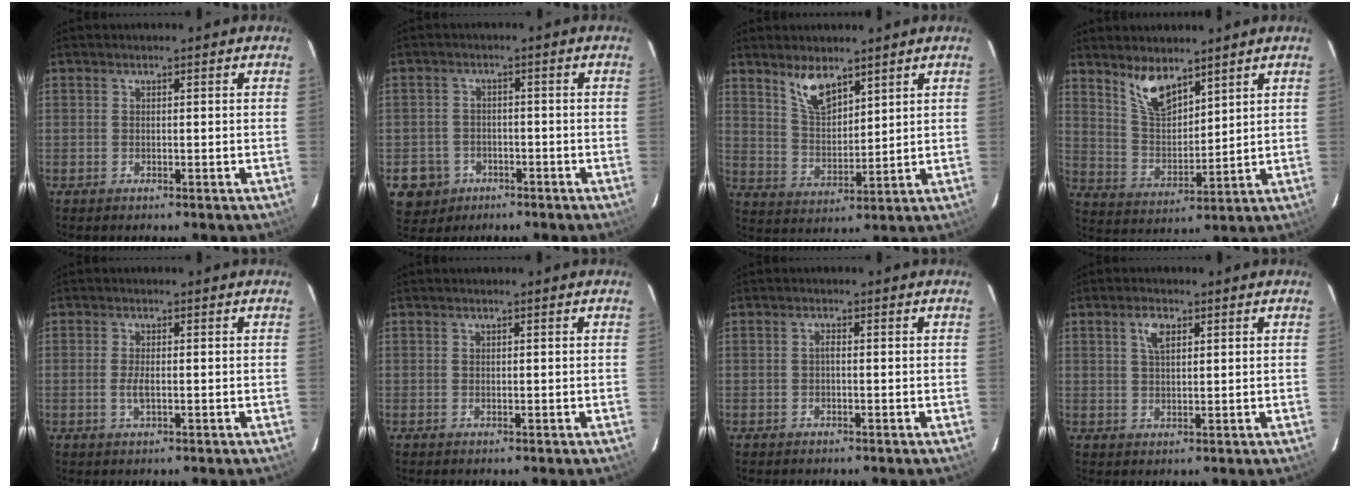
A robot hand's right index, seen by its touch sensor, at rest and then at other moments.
{"total": 6.8, "force": [-2.9, 6.0, 1.2], "torque": [-0.047, 0.020, -0.036]}
{"total": 7.5, "force": [5.4, 2.9, 4.4], "torque": [-0.078, 0.002, 0.112]}
{"total": 8.6, "force": [6.3, 3.2, 4.8], "torque": [-0.089, -0.001, 0.131]}
{"total": 2.1, "force": [-0.4, 0.6, 2.0], "torque": [-0.040, -0.005, -0.007]}
{"total": 0.0}
{"total": 0.7, "force": [-0.2, 0.3, 0.6], "torque": [-0.012, 0.005, -0.006]}
{"total": 3.6, "force": [1.7, 1.7, 2.7], "torque": [-0.050, 0.007, 0.031]}